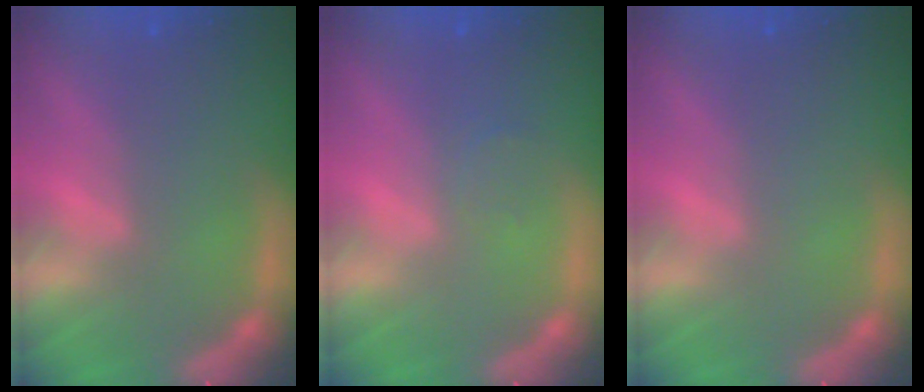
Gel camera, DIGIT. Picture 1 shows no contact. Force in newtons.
{"total": 1.0}
{"total": 0.0}